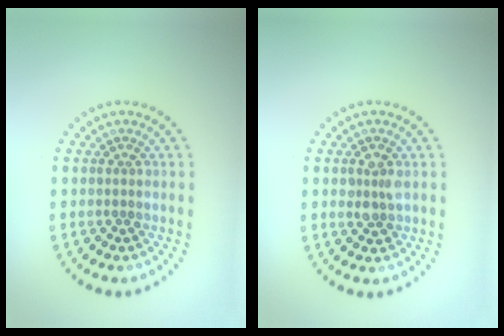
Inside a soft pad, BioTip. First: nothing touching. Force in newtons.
{"total": 2.0, "press": 1.9, "slide": 0.2}